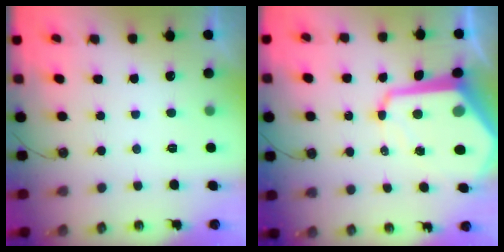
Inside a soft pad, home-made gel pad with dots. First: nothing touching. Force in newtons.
{"total": 16.0, "press": 15.9, "slide": 1.4}